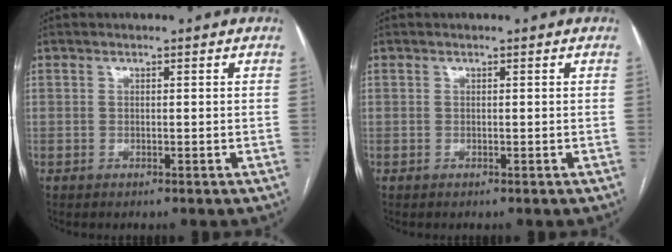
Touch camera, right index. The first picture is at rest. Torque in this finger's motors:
{"motor_torque": [0.00, 0.00, 0.00, 0.00]}